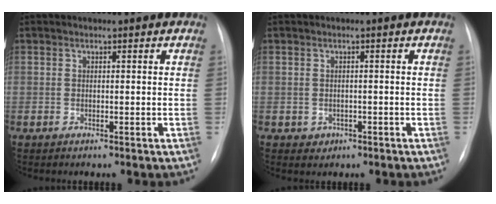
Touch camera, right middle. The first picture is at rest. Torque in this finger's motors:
{"motor_torque": [0.32, -0.08, 0.03, 0.00]}